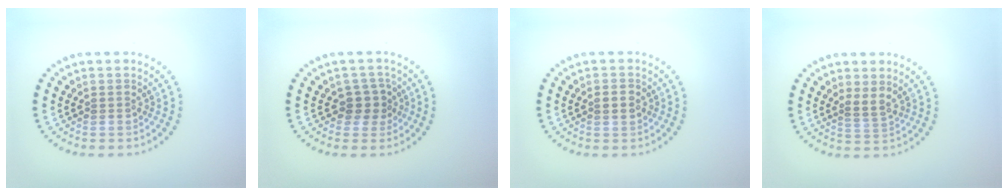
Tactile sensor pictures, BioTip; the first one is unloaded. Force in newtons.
{"total": 2.2, "press": 1.7, "slide": 1.4}
{"total": 1.2, "press": 1.2, "slide": 0.1}
{"total": 1.7, "press": 1.3, "slide": 1.1}